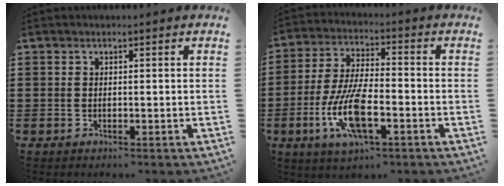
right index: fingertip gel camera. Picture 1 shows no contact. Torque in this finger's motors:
{"motor_torque": [1.91, 0.23, 1.06, 0.21]}